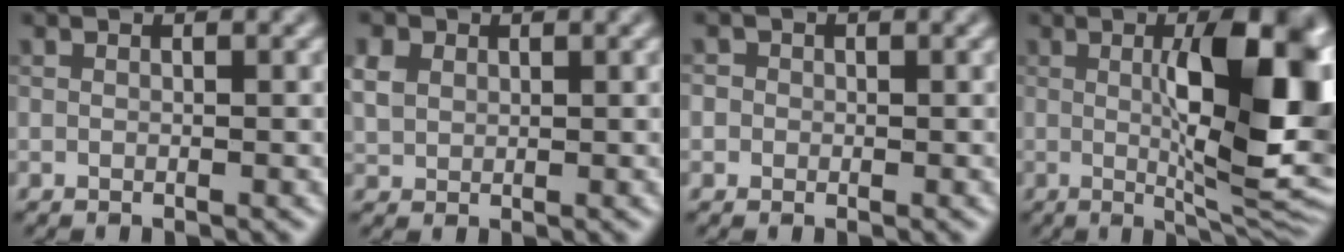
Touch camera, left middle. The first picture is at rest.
{"total": 2.2, "force": [1.0, 1.7, 1.0], "torque": [-0.026, 0.006, 0.019]}
{"total": 1.4, "force": [0.3, 1.4, 0.4], "torque": [0.004, 0.004, -0.007]}
{"total": 12.2, "force": [1.0, 3.7, 11.6], "torque": [-0.148, 0.003, 0.019]}